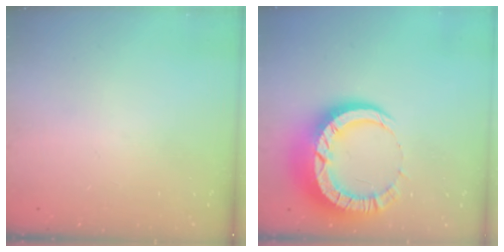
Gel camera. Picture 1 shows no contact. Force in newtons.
{"total": 12.7, "press": 12.6, "slide": 1.3}